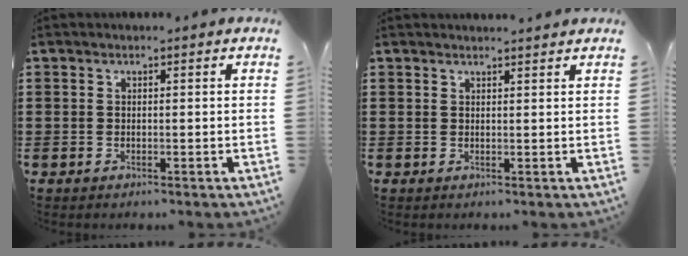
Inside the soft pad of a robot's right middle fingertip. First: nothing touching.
{"total": 1.2, "force": [1.2, -0.1, 0.3], "torque": [0.002, -0.005, 0.020]}